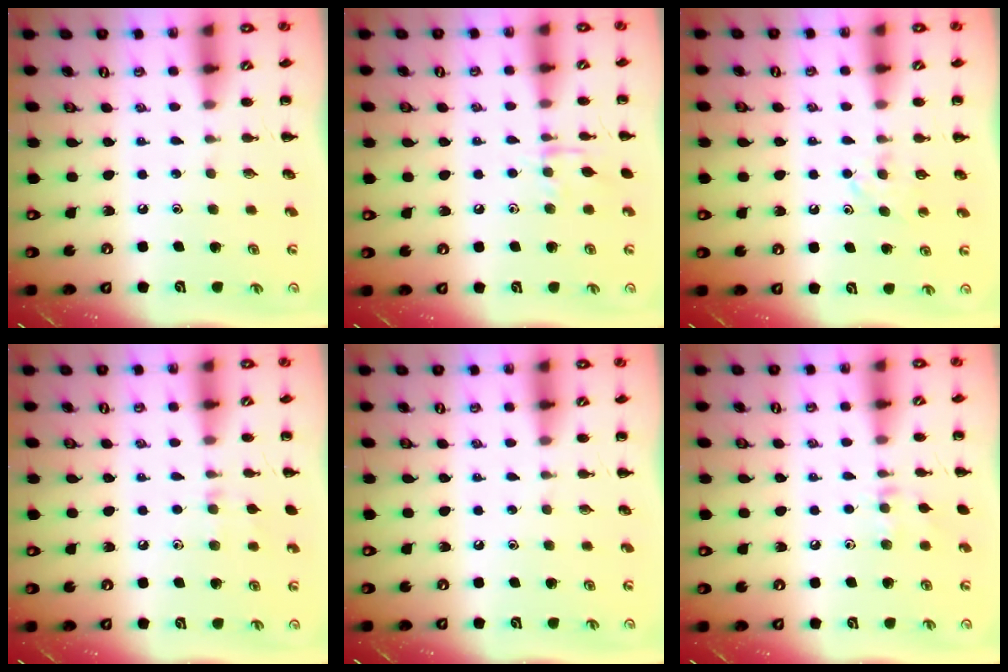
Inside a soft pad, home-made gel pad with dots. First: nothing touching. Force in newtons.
{"total": 7.5, "press": 7.4, "slide": 1.0}
{"total": 4.4, "press": 4.2, "slide": 1.2}
{"total": 6.2, "press": 5.8, "slide": 2.2}
{"total": 0.0}
{"total": 7.7, "press": 7.5, "slide": 1.7}